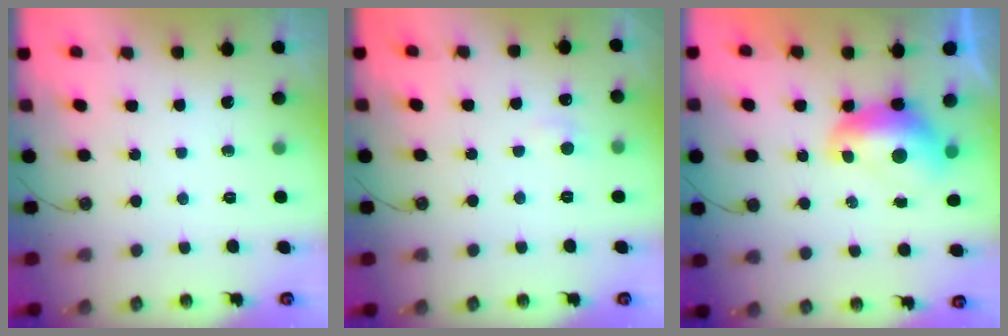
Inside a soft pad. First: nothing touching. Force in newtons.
{"total": 1.5, "press": 1.4, "slide": 0.6}
{"total": 1.6, "press": 1.5, "slide": 0.6}